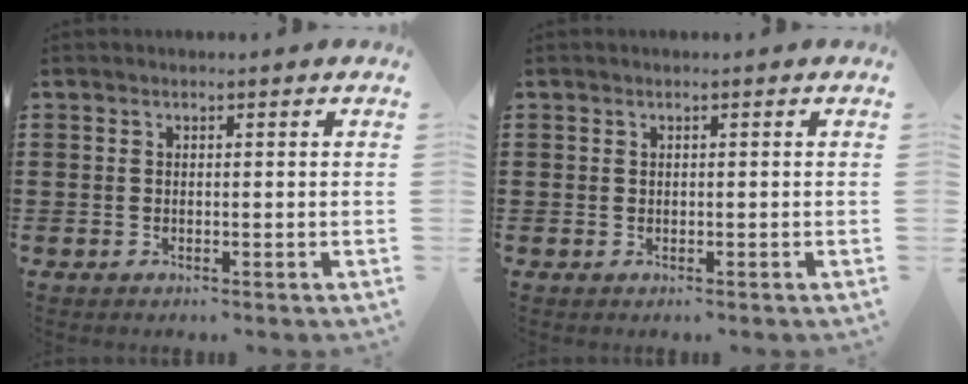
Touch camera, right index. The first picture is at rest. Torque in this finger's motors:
{"motor_torque": [0.37, -0.06, 0.03, 0.01]}